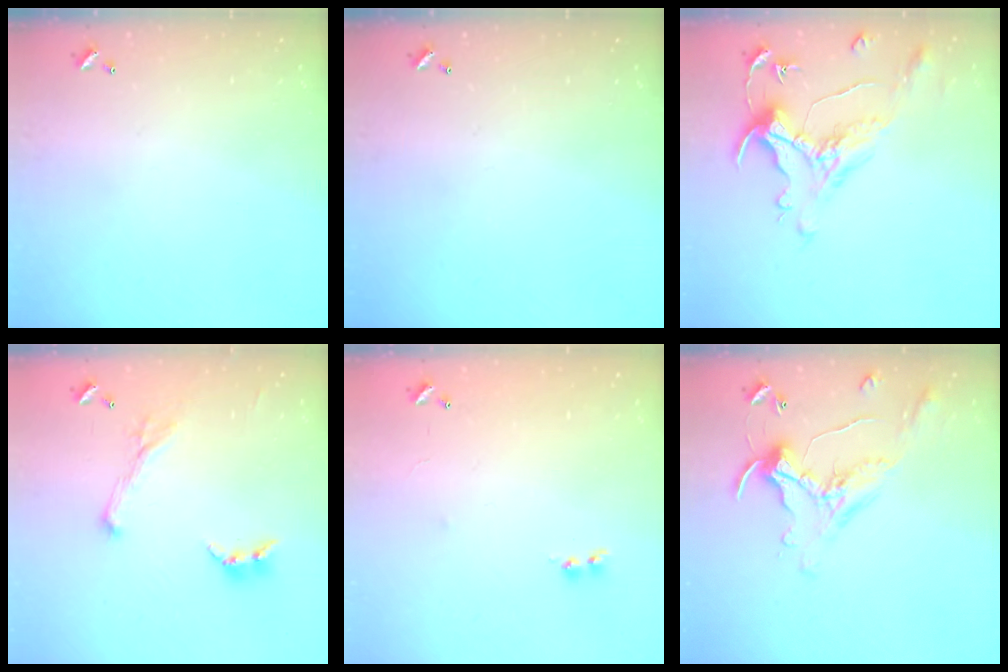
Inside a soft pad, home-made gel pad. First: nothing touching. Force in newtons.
{"total": 0.0}
{"total": 0.9, "press": 0.2, "slide": 0.9}
{"total": 1.1, "press": 0.6, "slide": 0.9}
{"total": 7.3, "press": 7.3, "slide": 0.5}
{"total": 0.0}